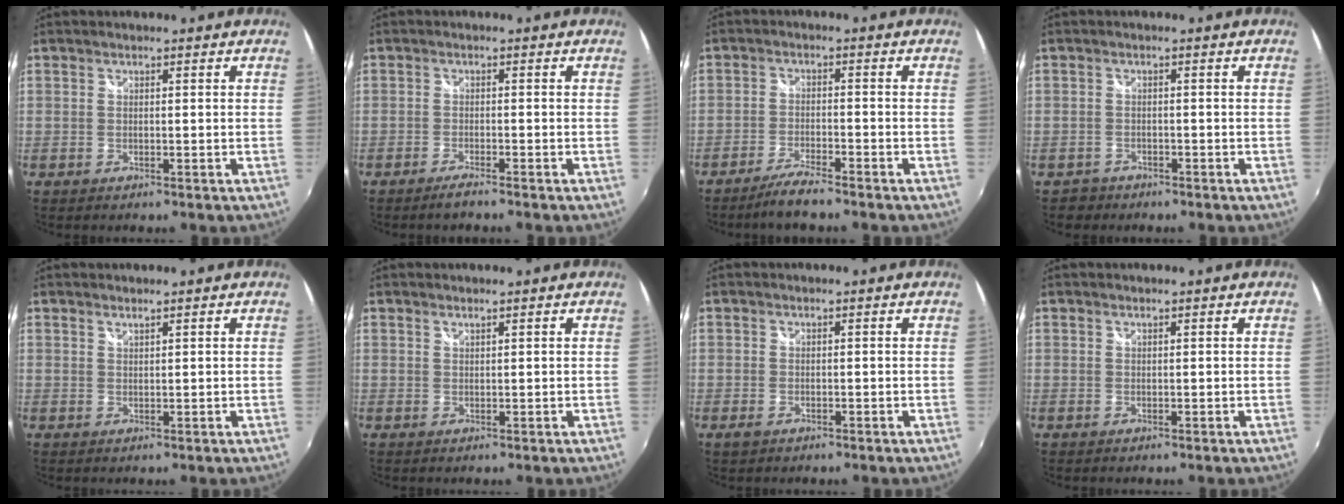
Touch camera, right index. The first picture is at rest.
{"total": 2.1, "force": [-1.8, 0.0, 1.0], "torque": [-0.031, -0.005, -0.039]}
{"total": 5.0, "force": [-4.3, 0.3, 2.6], "torque": [-0.073, -0.006, -0.083]}
{"total": 2.4, "force": [-1.7, 1.6, -0.1], "torque": [-0.006, 0.003, -0.028]}
{"total": 0.9, "force": [0.8, 0.0, 0.2], "torque": [-0.003, 0.000, 0.015]}
{"total": 0.6, "force": [0.6, 0.0, 0.1], "torque": [-0.001, 0.000, 0.011]}
{"total": 1.3, "force": [-0.8, 0.9, 0.7], "torque": [-0.014, -0.005, -0.015]}
{"total": 0.0}